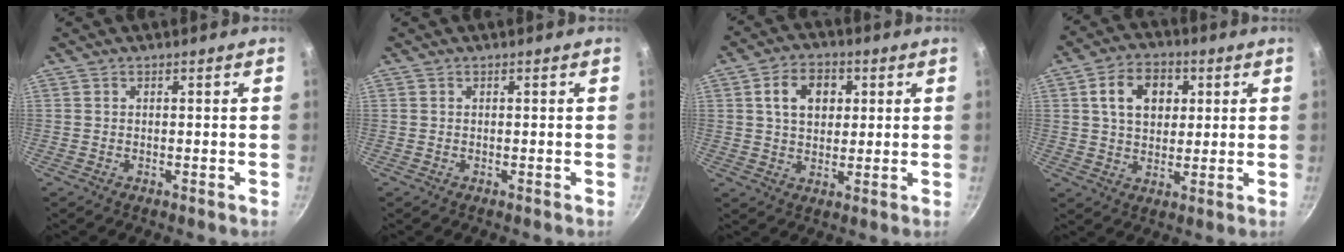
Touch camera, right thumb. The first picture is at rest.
{"total": 0.0}
{"total": 8.6, "force": [2.3, 6.2, 5.4], "torque": [-0.069, 0.006, 0.035]}
{"total": 10.2, "force": [2.8, 7.4, 6.4], "torque": [-0.086, 0.006, 0.041]}